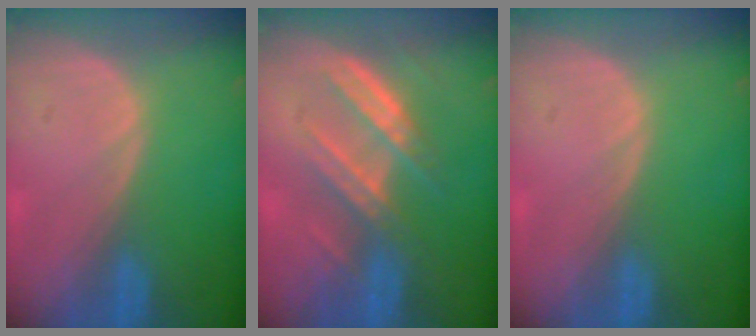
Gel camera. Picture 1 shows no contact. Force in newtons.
{"total": 6.5, "press": 6.4, "slide": 1.1}
{"total": 0.0}